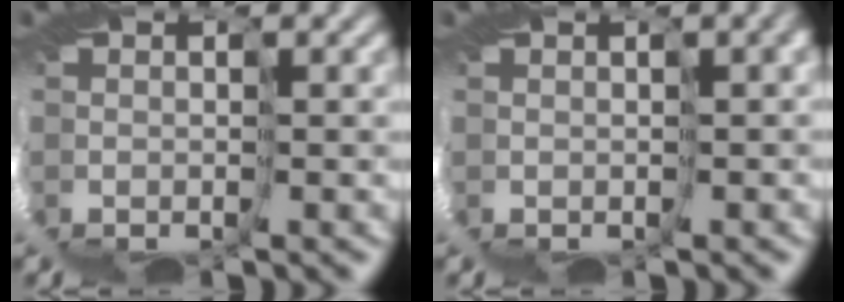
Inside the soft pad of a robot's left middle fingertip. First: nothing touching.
{"total": 1.1, "force": [-0.1, 0.0, 1.1], "torque": [-0.015, 0.005, 0.014]}